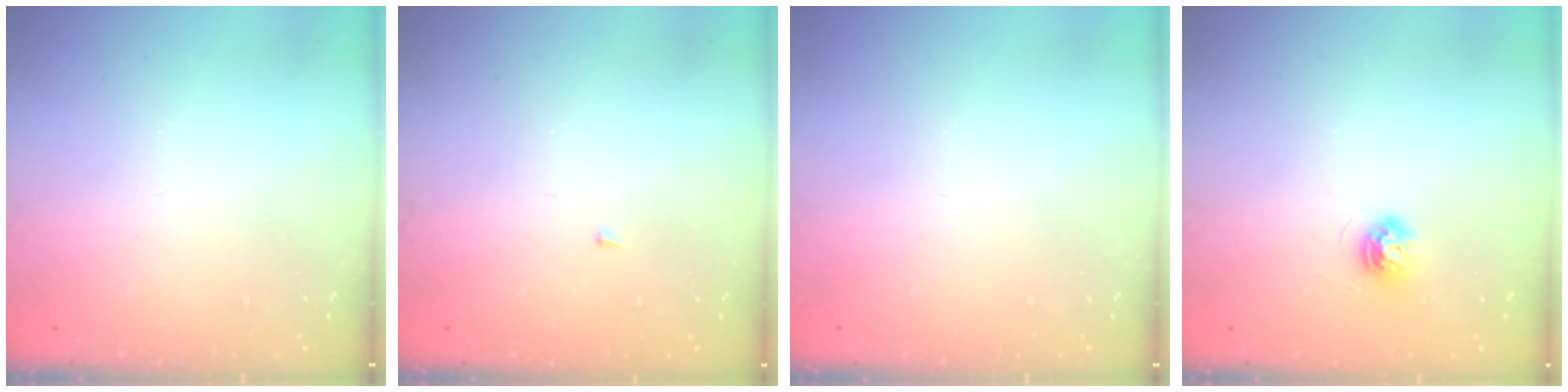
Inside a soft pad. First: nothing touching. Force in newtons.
{"total": 1.4, "press": 1.3, "slide": 0.1}
{"total": 0.0}
{"total": 5.3, "press": 5.3, "slide": 0.6}